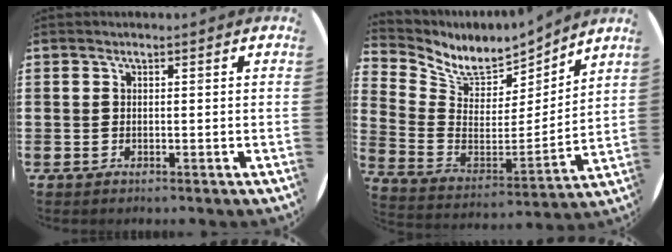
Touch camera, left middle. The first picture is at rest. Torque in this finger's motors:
{"motor_torque": [0.44, -1.05, 0.03, 0.00]}